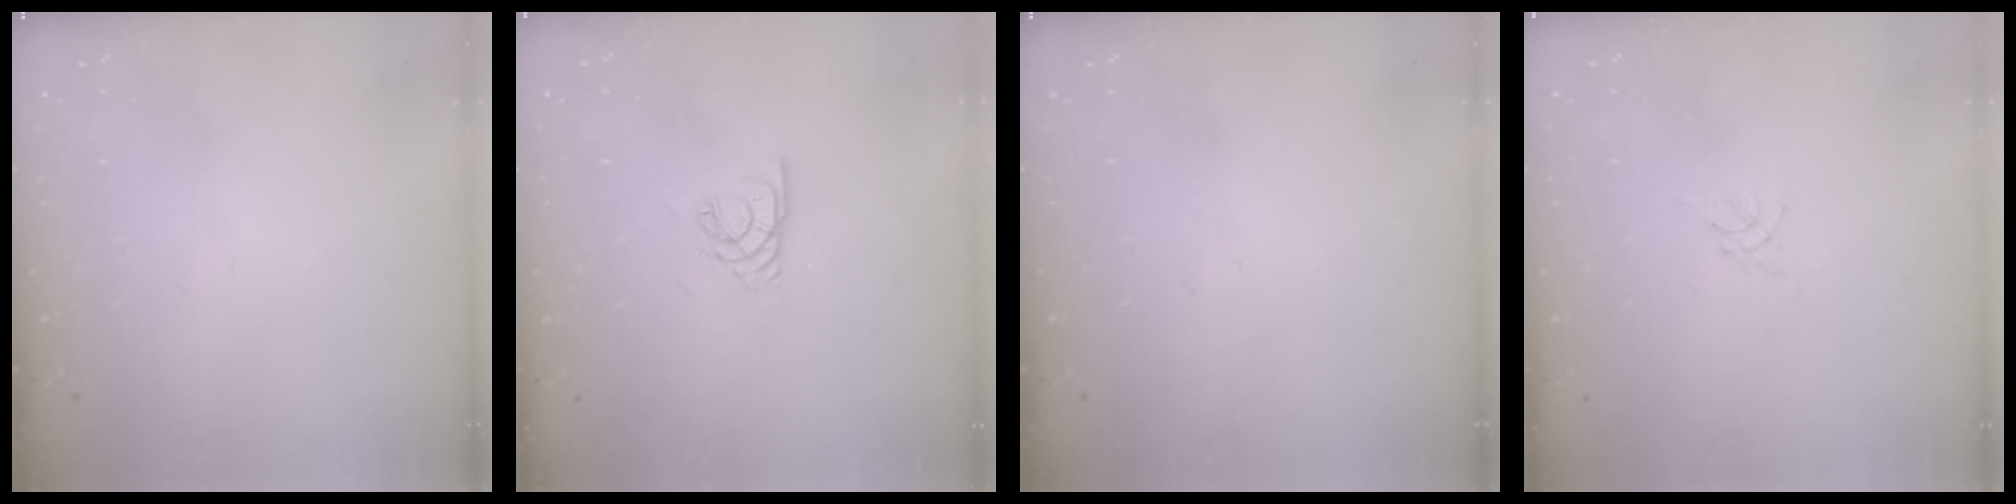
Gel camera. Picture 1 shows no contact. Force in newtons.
{"total": 3.7, "press": 3.7, "slide": 0.3}
{"total": 0.0}
{"total": 0.0}